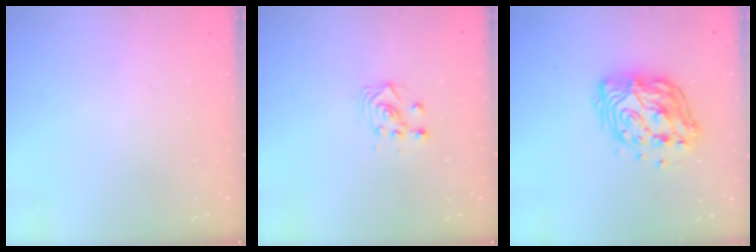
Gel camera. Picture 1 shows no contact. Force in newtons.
{"total": 2.9, "press": 2.9, "slide": 0.1}
{"total": 13.4, "press": 13.3, "slide": 1.6}